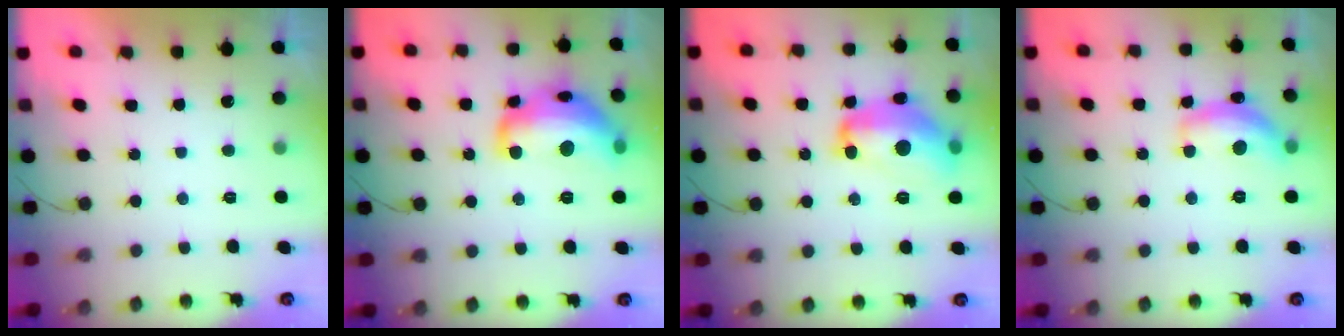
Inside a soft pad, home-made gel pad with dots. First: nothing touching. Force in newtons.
{"total": 18.8, "press": 18.8, "slide": 0.9}
{"total": 16.1, "press": 16.1, "slide": 1.0}
{"total": 13.4, "press": 13.3, "slide": 0.5}